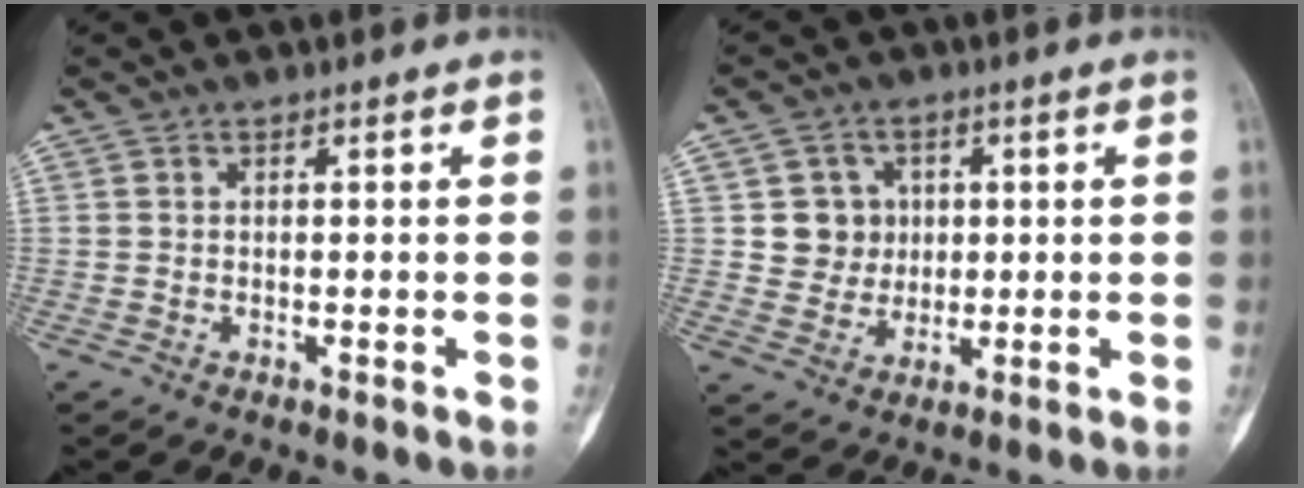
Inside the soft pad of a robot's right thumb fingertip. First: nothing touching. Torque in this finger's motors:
{"motor_torque": [0.01, 0.01, 0.11, -0.11, 0.00]}